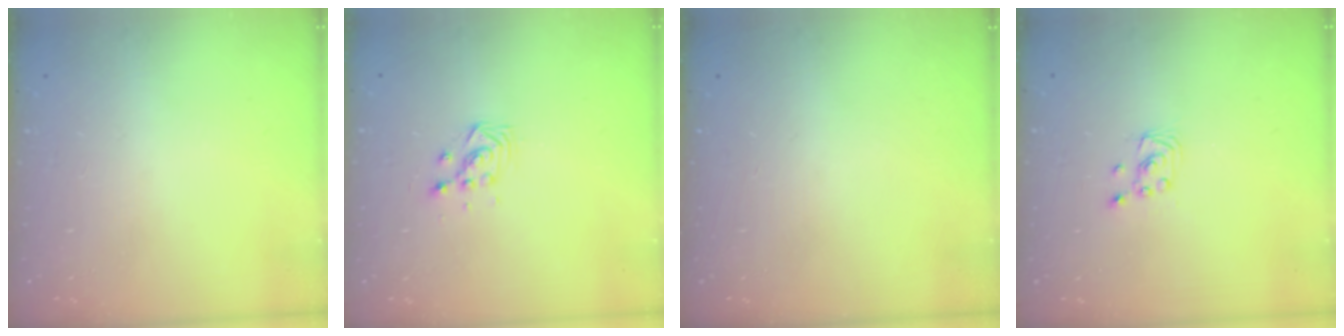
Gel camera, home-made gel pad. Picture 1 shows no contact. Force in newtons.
{"total": 3.5, "press": 3.5, "slide": 0.4}
{"total": 0.0}
{"total": 1.9, "press": 1.9, "slide": 0.1}